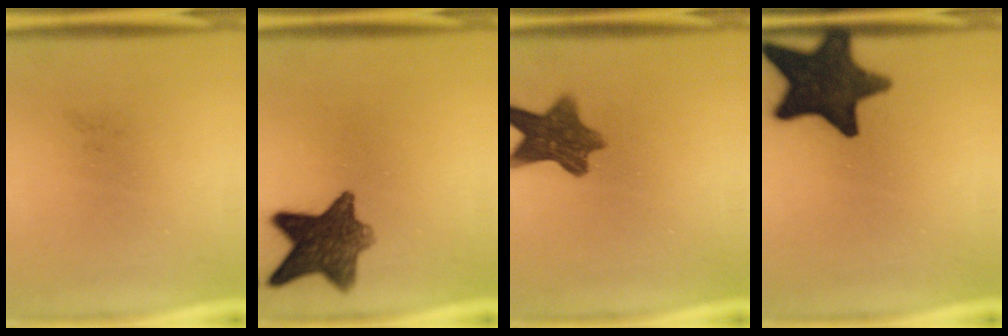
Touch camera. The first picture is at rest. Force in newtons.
{"total": 10.5}
{"total": 9.1}
{"total": 15.7}